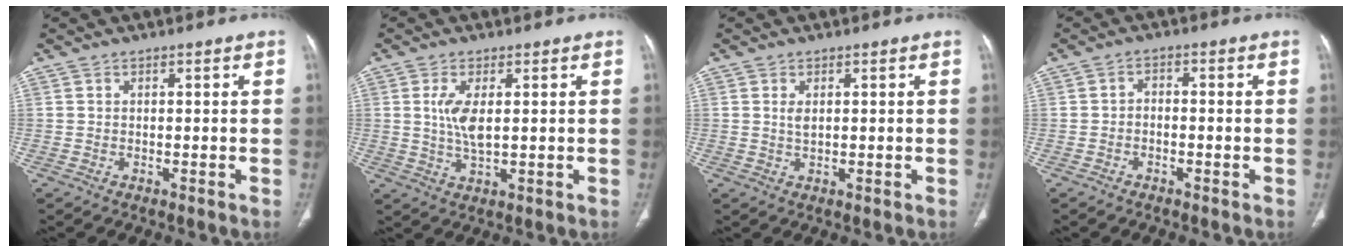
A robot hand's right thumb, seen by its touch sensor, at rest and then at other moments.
{"total": 5.5, "force": [1.0, 2.0, 5.0], "torque": [-0.112, -0.012, 0.023]}
{"total": 1.7, "force": [0.5, 0.7, 1.4], "torque": [-0.029, -0.005, 0.013]}
{"total": 1.8, "force": [-0.9, 1.1, 1.1], "torque": [-0.012, 0.015, -0.017]}